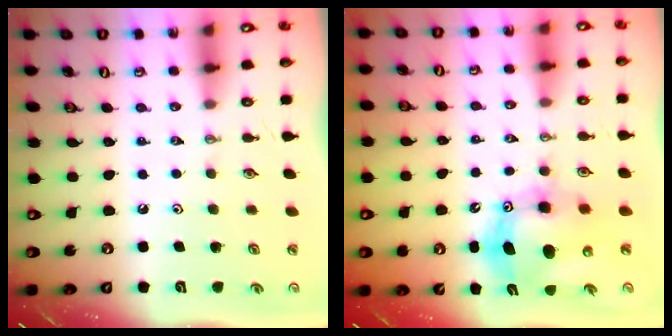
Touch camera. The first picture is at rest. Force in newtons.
{"total": 11.6, "press": 11.4, "slide": 2.5}